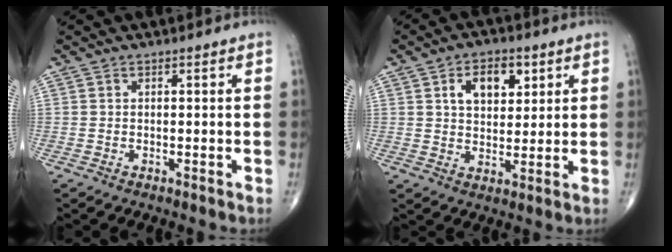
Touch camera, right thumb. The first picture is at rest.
{"total": 8.4, "force": [3.3, 5.2, 5.7], "torque": [-0.061, -0.012, 0.052]}